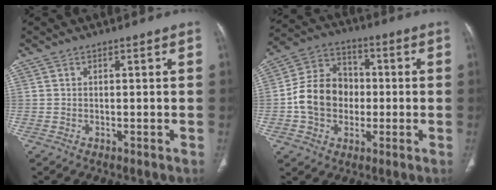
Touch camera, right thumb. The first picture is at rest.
{"total": 13.0, "force": [-1.4, 10.6, 7.3], "torque": [-0.106, 0.030, -0.031]}